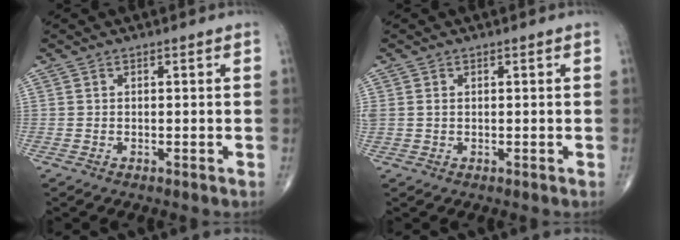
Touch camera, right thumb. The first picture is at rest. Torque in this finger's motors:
{"motor_torque": [0.02, 0.01, 0.27, 0.17, 0.02]}